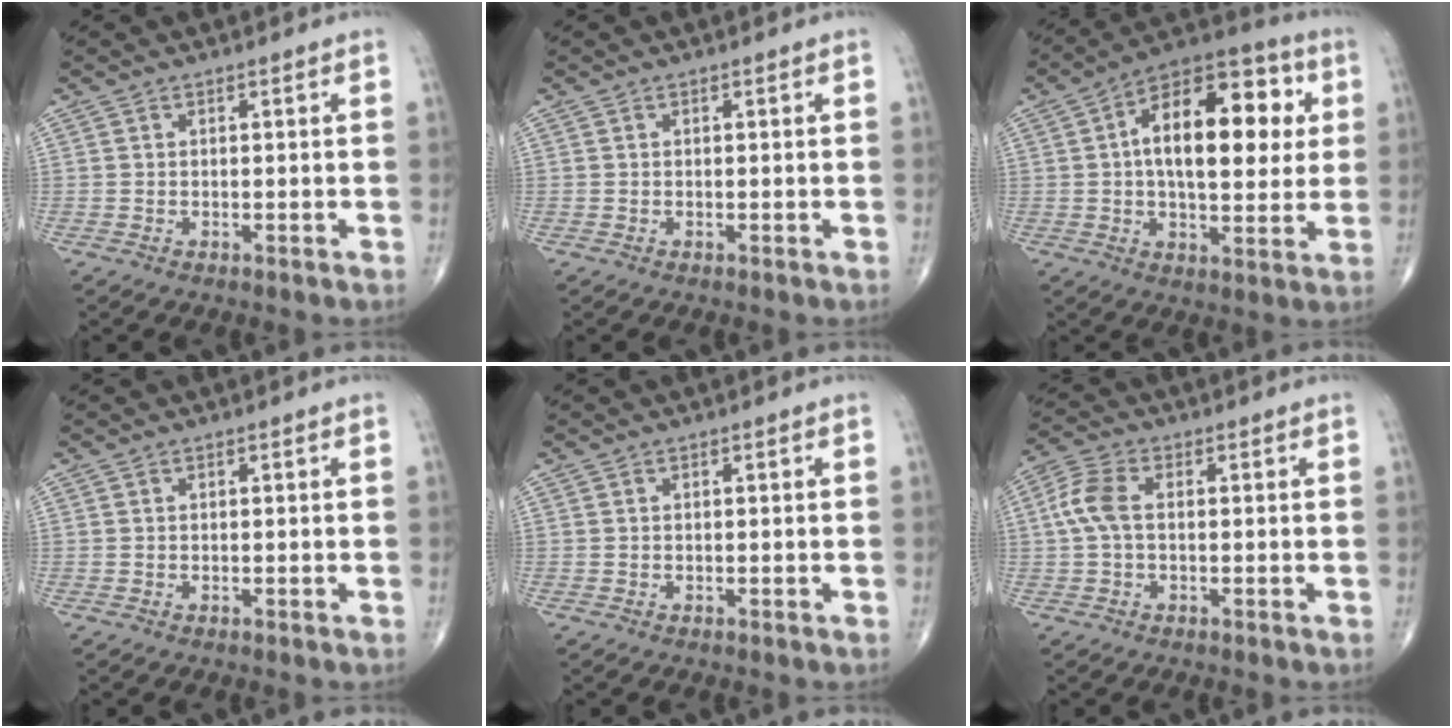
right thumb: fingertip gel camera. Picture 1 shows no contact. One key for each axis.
{"total": 0.0}
{"total": 20.8, "fx": 3.8, "fy": 10.5, "fz": 17.5, "tx": -0.234, "ty": 0.018, "tz": 0.045}
{"total": 0.0}
{"total": 0.0}
{"total": 6.0, "fx": 0.3, "fy": 3.4, "fz": 4.9, "tx": -0.121, "ty": 0.019, "tz": 0.001}